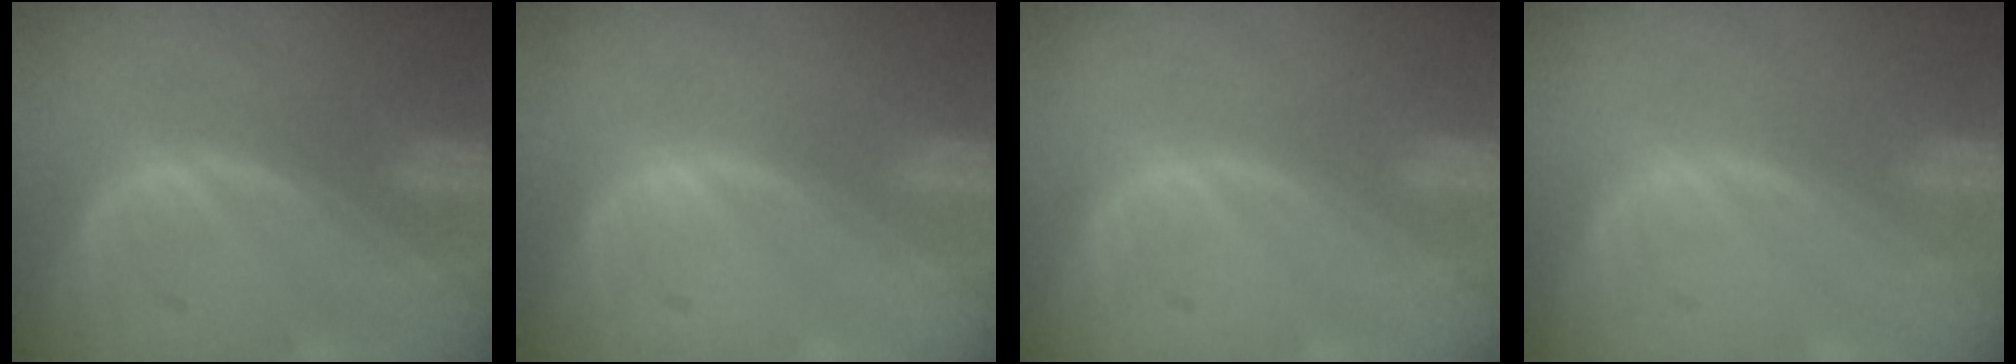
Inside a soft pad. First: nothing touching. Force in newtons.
{"total": 0.0}
{"total": 0.0}
{"total": 0.0}